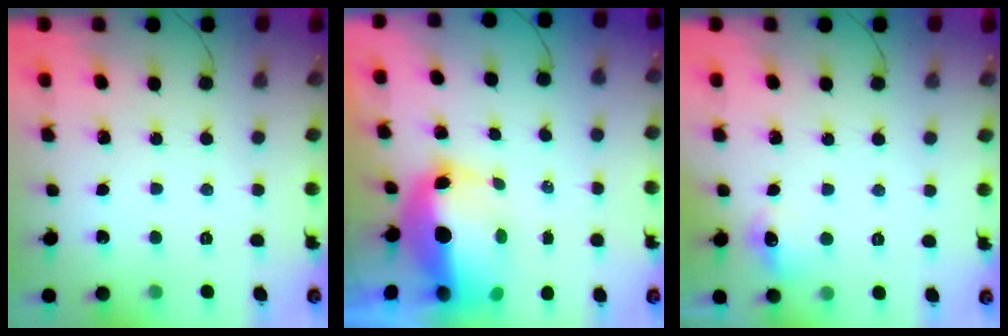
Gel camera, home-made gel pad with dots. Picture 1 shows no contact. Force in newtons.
{"total": 12.9, "press": 12.7, "slide": 2.4}
{"total": 6.5, "press": 6.4, "slide": 1.2}